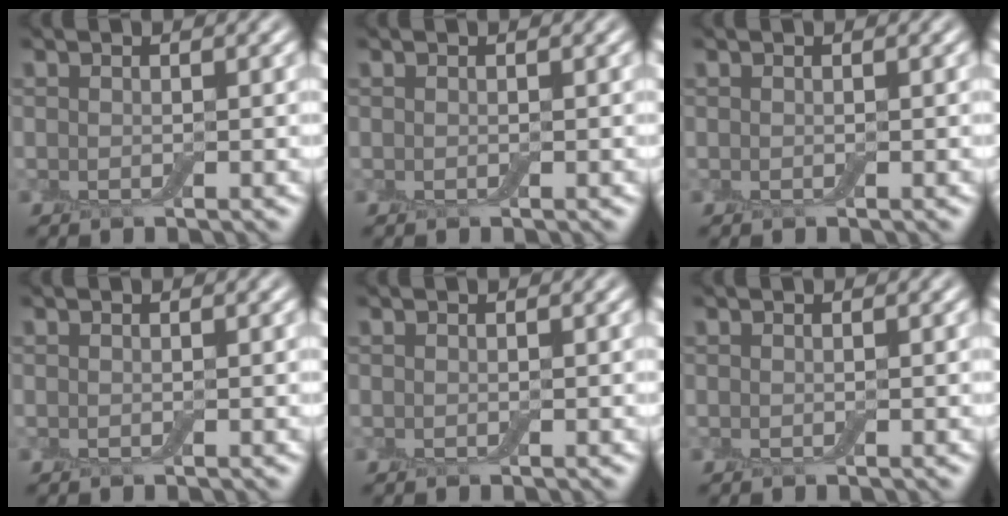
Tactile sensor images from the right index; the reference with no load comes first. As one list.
[{"total": 0.0}, {"total": 0.0}, {"total": 0.0}, {"total": 0.0}, {"total": 0.0}]